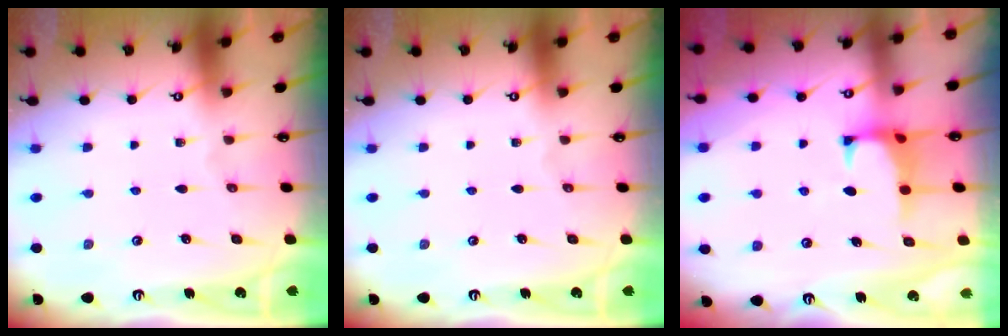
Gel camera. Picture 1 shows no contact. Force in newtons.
{"total": 0.0}
{"total": 0.7, "press": 0.5, "slide": 0.5}